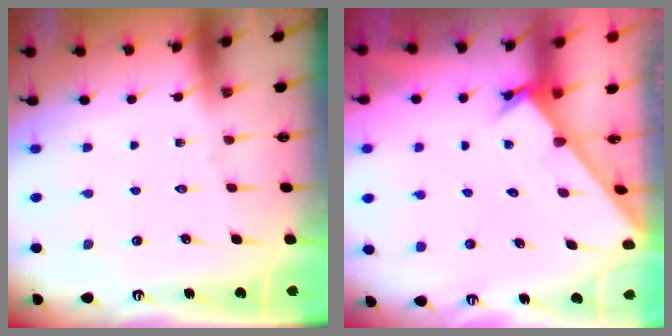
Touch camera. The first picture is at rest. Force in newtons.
{"total": 1.7, "press": 1.7, "slide": 0.1}